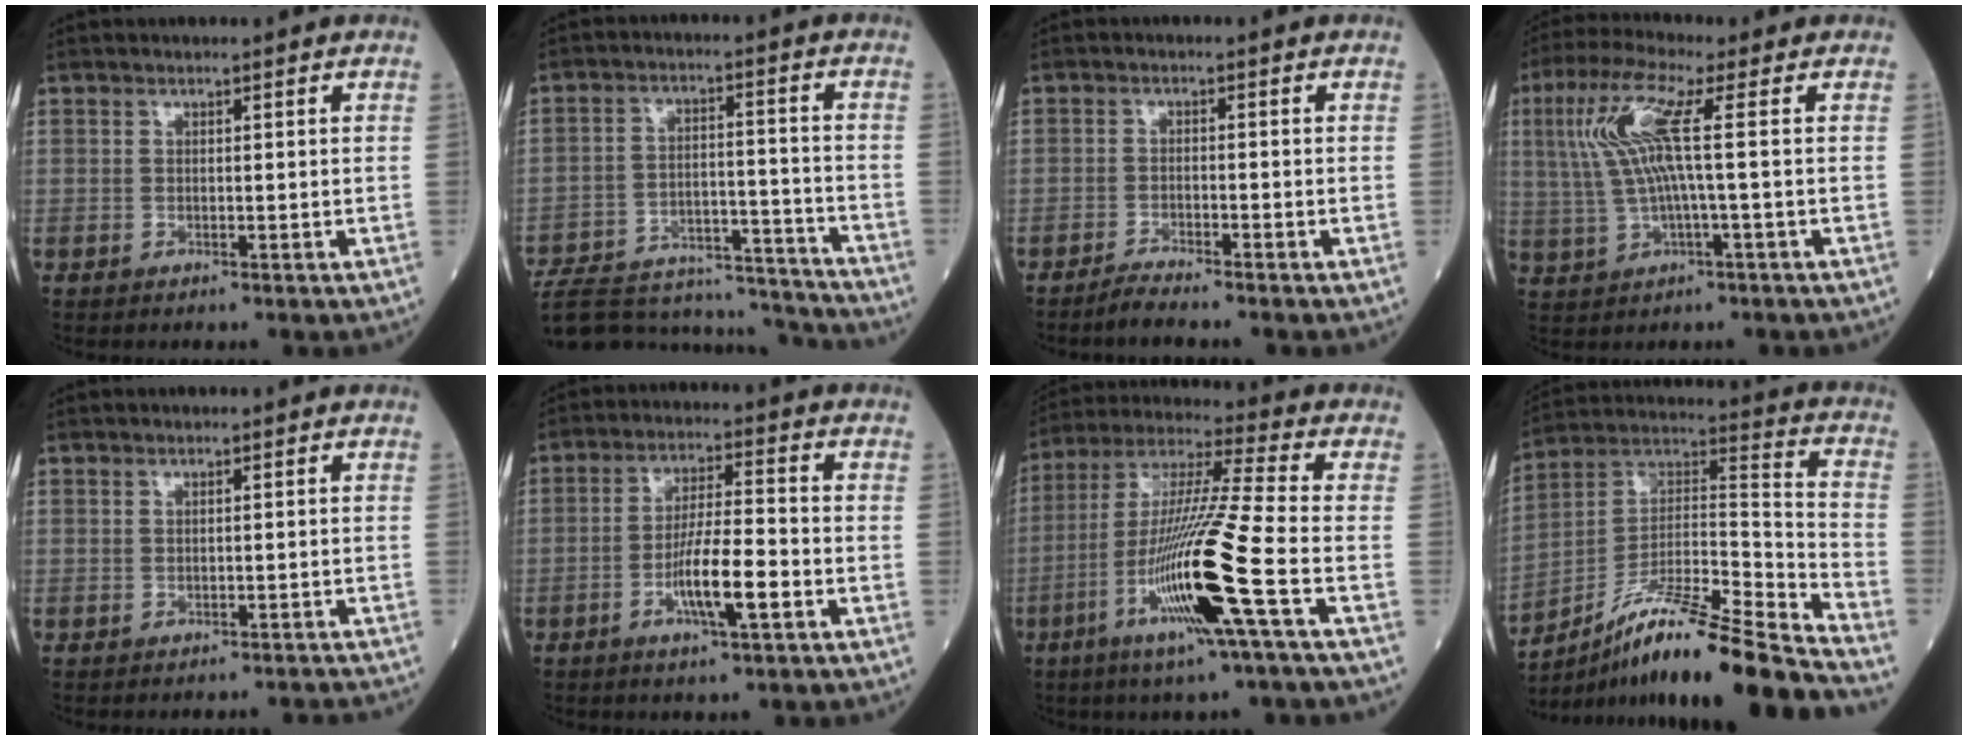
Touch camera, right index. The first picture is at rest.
{"total": 20.3, "force": [-19.5, 3.1, 5.0], "torque": [-0.098, 0.013, -0.284]}
{"total": 2.8, "force": [-2.6, -0.6, 0.9], "torque": [-0.025, -0.009, -0.049]}
{"total": 8.2, "force": [1.5, 0.3, 8.1], "torque": [-0.186, 0.019, 0.032]}
{"total": 2.0, "force": [-1.8, 0.7, 0.3], "torque": [0.005, 0.004, -0.019]}
{"total": 8.2, "force": [-3.0, 1.0, 7.6], "torque": [-0.142, 0.000, -0.051]}
{"total": 17.3, "force": [-6.1, -1.4, 16.2], "torque": [-0.329, -0.020, -0.120]}
{"total": 23.1, "force": [-19.0, -0.8, 13.2], "torque": [-0.198, 0.006, -0.326]}